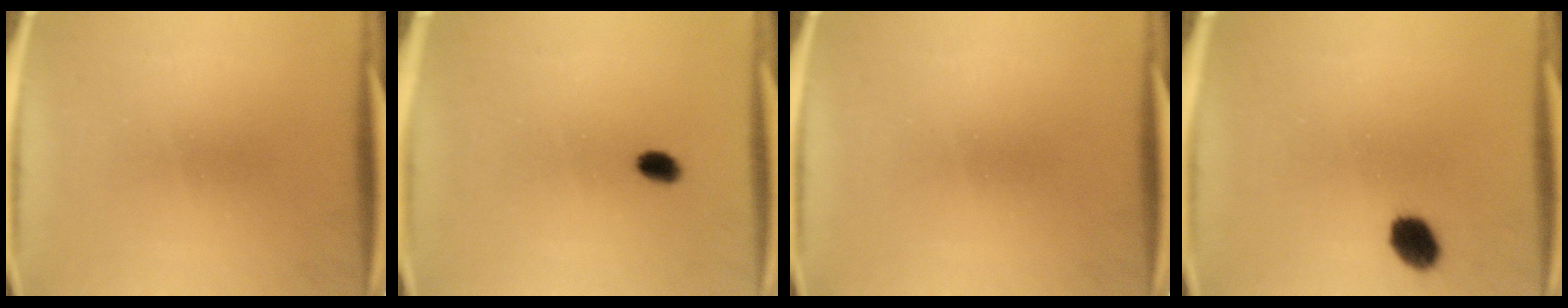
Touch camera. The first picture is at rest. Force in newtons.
{"total": 2.4}
{"total": 0.0}
{"total": 5.3}